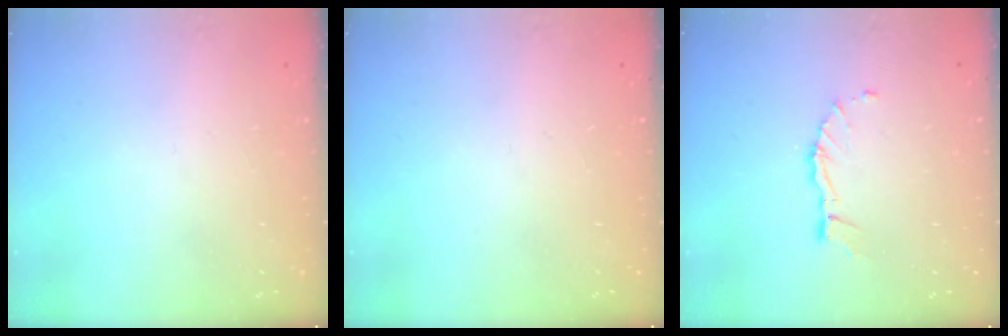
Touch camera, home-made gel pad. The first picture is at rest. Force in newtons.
{"total": 0.0}
{"total": 5.1, "press": 5.1, "slide": 0.4}